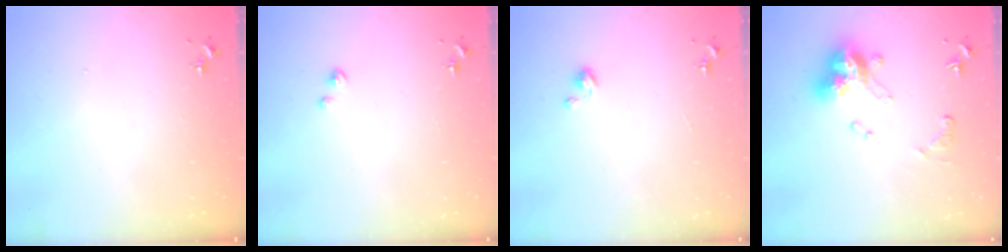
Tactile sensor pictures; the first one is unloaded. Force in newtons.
{"total": 1.1, "press": 1.1, "slide": 0.1}
{"total": 3.7, "press": 3.7, "slide": 0.3}
{"total": 14.6, "press": 14.5, "slide": 1.5}